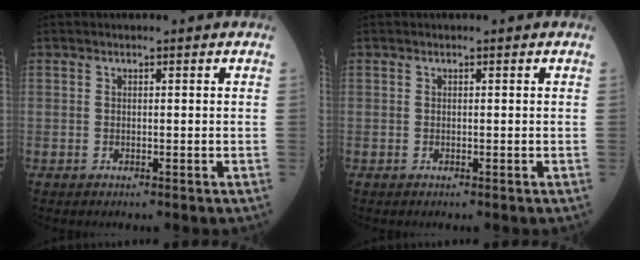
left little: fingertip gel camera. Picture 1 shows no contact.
{"total": 0.0}